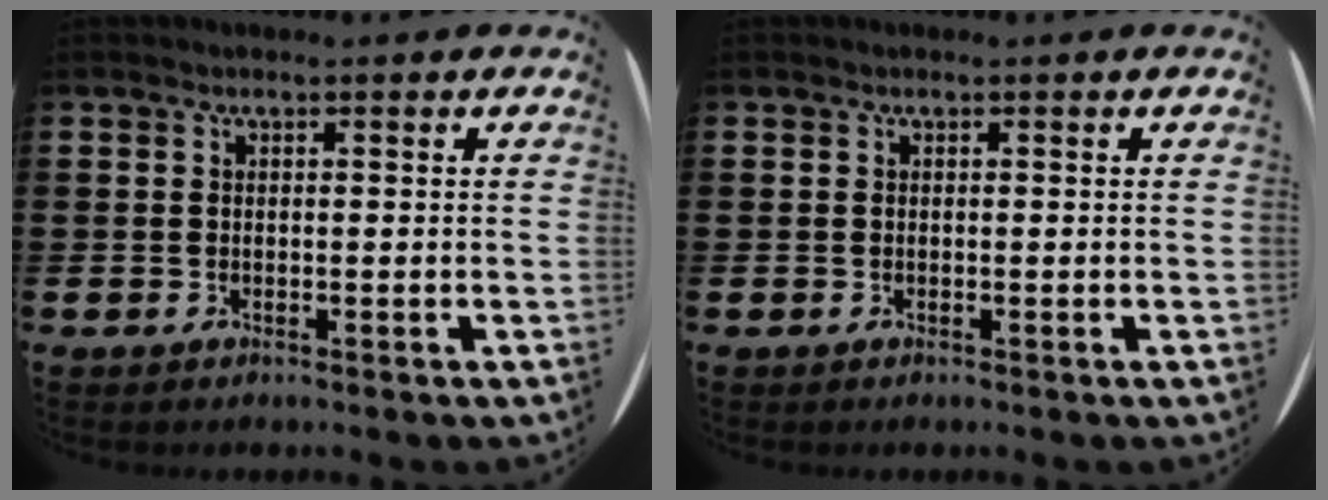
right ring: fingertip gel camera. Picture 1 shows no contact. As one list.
[{"total": 0.0}]